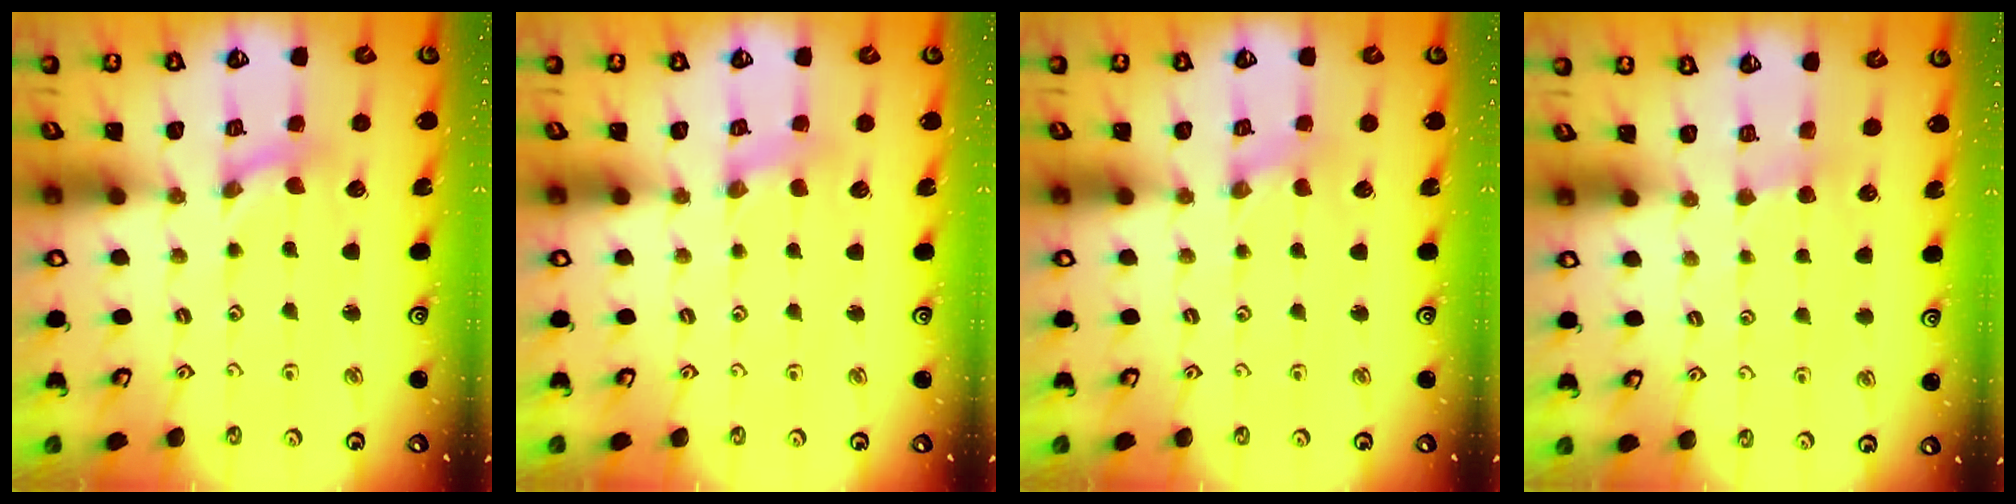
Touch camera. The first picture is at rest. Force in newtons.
{"total": 2.7, "press": 2.6, "slide": 0.5}
{"total": 0.0}
{"total": 2.9, "press": 2.9, "slide": 0.3}